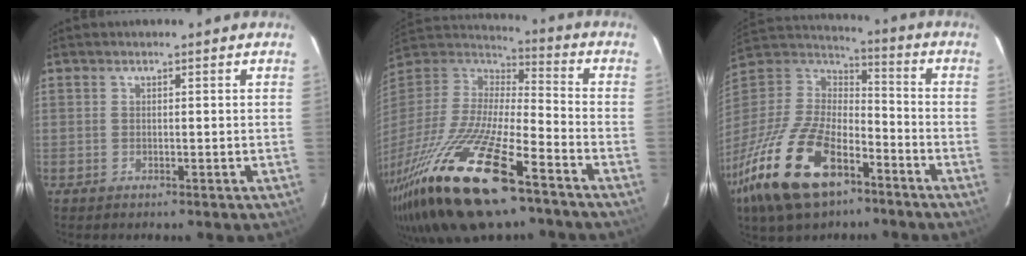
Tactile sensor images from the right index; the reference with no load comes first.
{"total": 31.7, "force": [-19.5, 9.3, 23.2], "torque": [-0.465, -0.064, -0.345]}
{"total": 26.6, "force": [-15.3, 12.9, 17.5], "torque": [-0.383, -0.034, -0.270]}